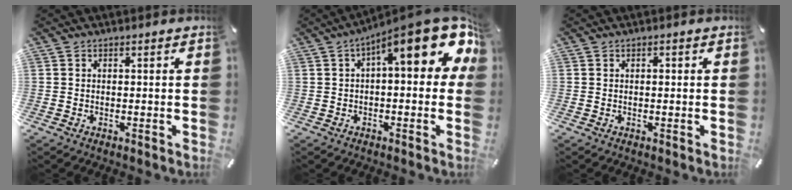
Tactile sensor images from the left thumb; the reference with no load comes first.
{"total": 17.0, "force": [6.4, 5.8, 14.7], "torque": [-0.202, -0.045, 0.098]}
{"total": 0.7, "force": [0.1, 0.5, 0.5], "torque": [-0.012, 0.001, 0.001]}